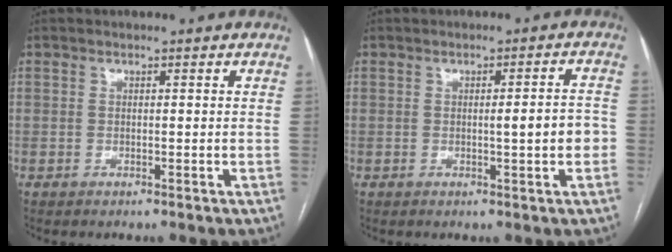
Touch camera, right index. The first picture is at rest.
{"total": 4.0, "force": [-0.7, 0.3, 4.0], "torque": [-0.054, 0.007, -0.008]}